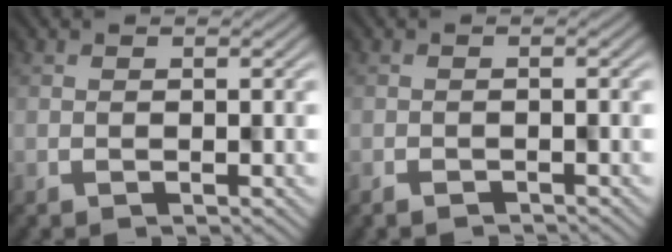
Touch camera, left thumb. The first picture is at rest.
{"total": 1.2, "force": [-1.1, 0.3, 0.3], "torque": [-0.004, 0.001, -0.019]}